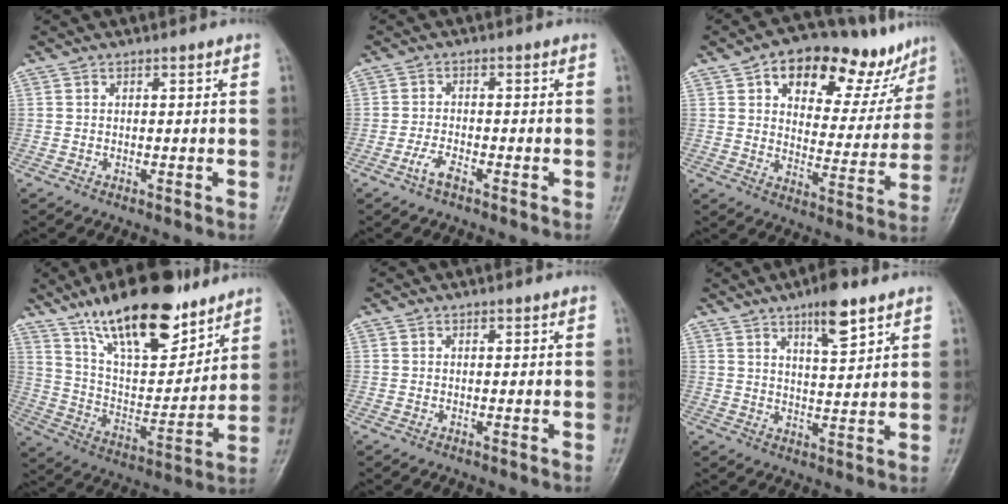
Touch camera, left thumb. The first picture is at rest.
{"total": 2.9, "force": [-1.8, 1.0, 2.0], "torque": [-0.046, 0.012, -0.038]}
{"total": 19.8, "force": [12.5, 9.6, 12.1], "torque": [-0.107, -0.028, 0.185]}
{"total": 22.4, "force": [15.4, 8.4, 13.9], "torque": [-0.185, -0.068, 0.267]}
{"total": 0.0}
{"total": 8.0, "force": [5.1, 2.2, 5.8], "torque": [-0.084, -0.030, 0.083]}